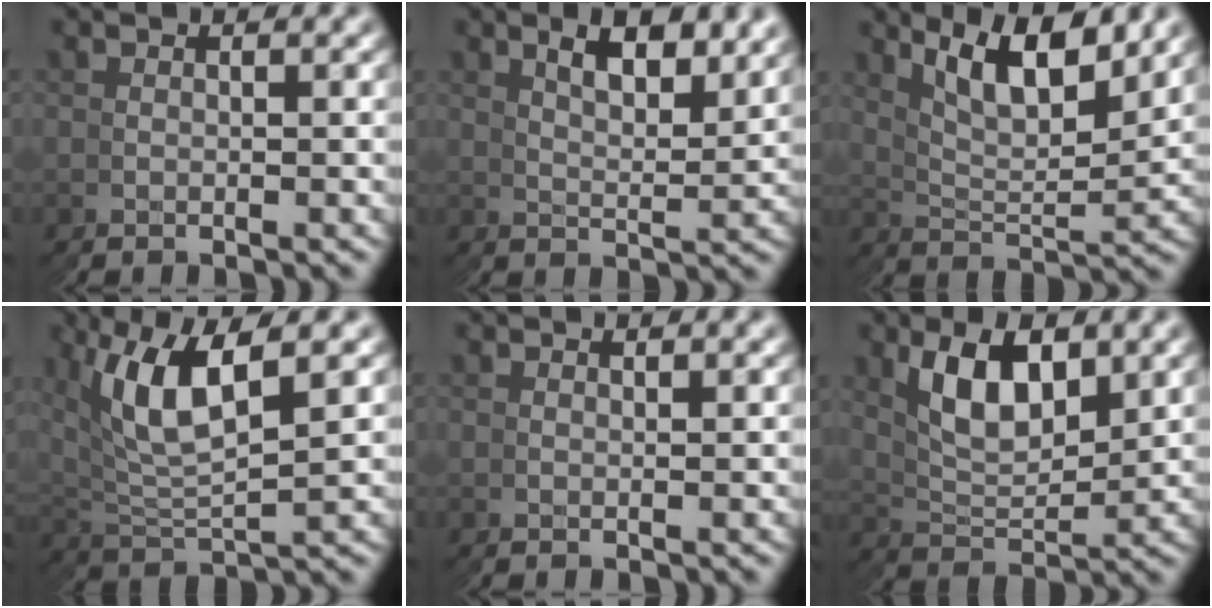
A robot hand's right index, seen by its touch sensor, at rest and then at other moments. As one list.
[{"total": 4.2, "force": [3.3, 0.4, 2.5], "torque": [-0.036, 0.005, 0.055]}, {"total": 6.8, "force": [4.3, 2.9, 4.5], "torque": [-0.082, -0.003, 0.077]}, {"total": 5.9, "force": [2.5, 2.8, 4.5], "torque": [-0.114, -0.001, 0.056]}, {"total": 0.7, "force": [0.6, -0.2, 0.3], "torque": [-0.005, 0.001, 0.012]}, {"total": 5.7, "force": [2.5, 3.1, 4.0], "torque": [-0.073, -0.012, 0.052]}]